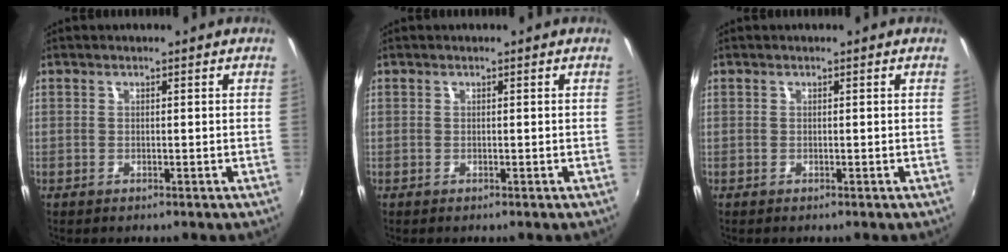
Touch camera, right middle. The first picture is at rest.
{"total": 0.0}
{"total": 0.0}